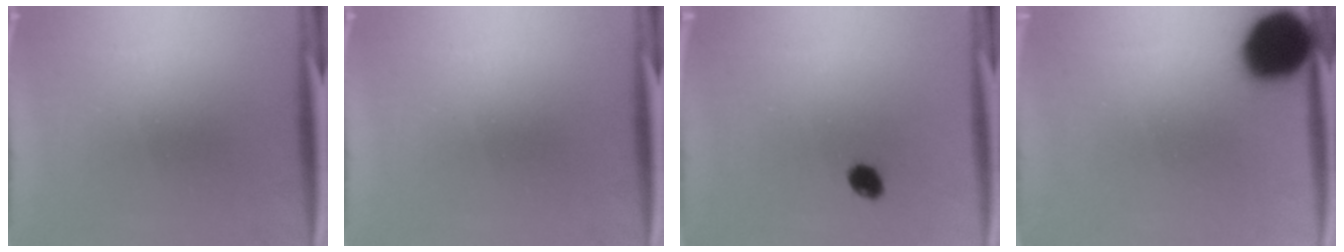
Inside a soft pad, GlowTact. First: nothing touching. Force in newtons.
{"total": 0.0}
{"total": 3.1}
{"total": 16.4}